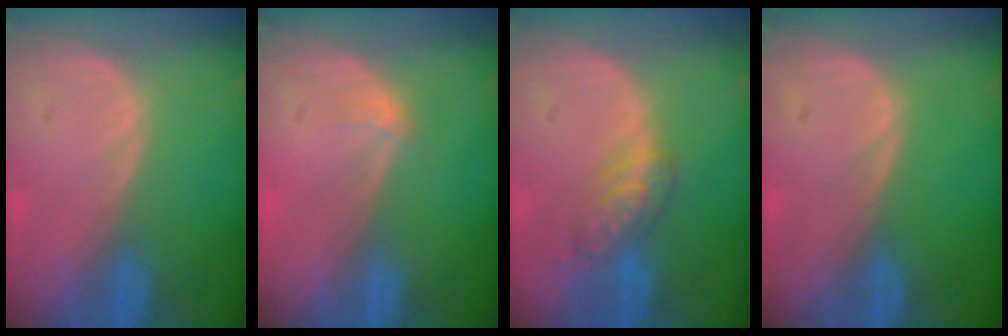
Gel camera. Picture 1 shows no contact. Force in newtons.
{"total": 1.0, "press": 1.0, "slide": 0.1}
{"total": 5.2, "press": 5.1, "slide": 1.3}
{"total": 0.0}